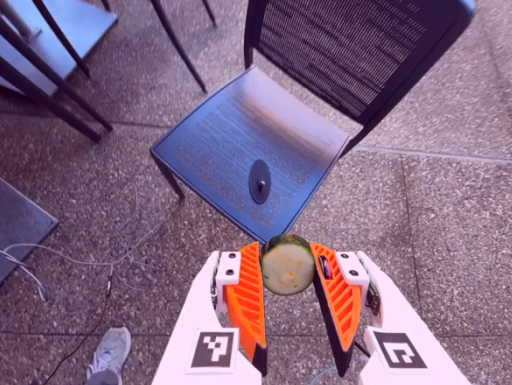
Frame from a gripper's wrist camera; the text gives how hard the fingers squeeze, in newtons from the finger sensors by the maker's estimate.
{"total": 9.4, "left": 8.7, "right": 10.2}